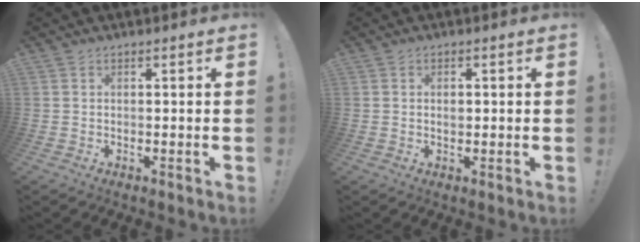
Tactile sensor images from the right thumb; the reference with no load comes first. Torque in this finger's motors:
{"motor_torque": [-0.29, -0.29, -0.35, 0.10, 0.01]}